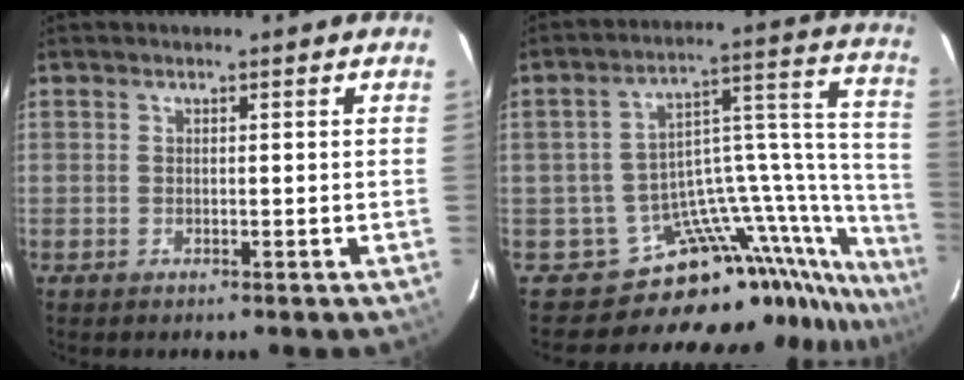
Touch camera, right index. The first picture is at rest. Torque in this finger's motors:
{"motor_torque": [0.75, -0.74, 0.01, -0.05]}